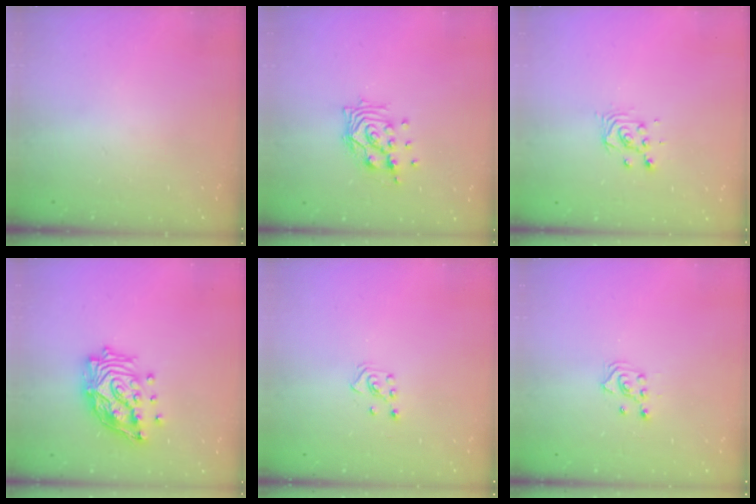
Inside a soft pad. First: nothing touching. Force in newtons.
{"total": 9.6, "press": 9.6, "slide": 0.8}
{"total": 3.7, "press": 3.7, "slide": 0.3}
{"total": 16.8, "press": 16.7, "slide": 1.9}
{"total": 2.6, "press": 2.5, "slide": 0.6}
{"total": 2.5, "press": 2.3, "slide": 1.0}